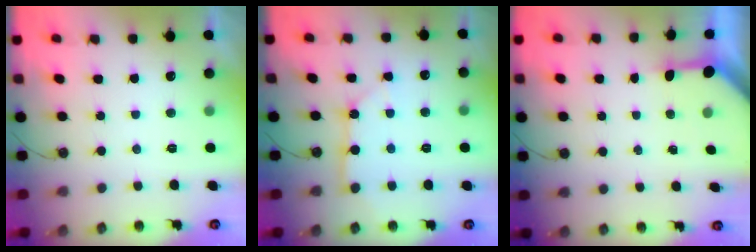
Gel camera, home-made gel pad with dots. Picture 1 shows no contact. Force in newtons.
{"total": 7.4, "press": 7.4, "slide": 0.7}
{"total": 3.6, "press": 3.6, "slide": 0.4}